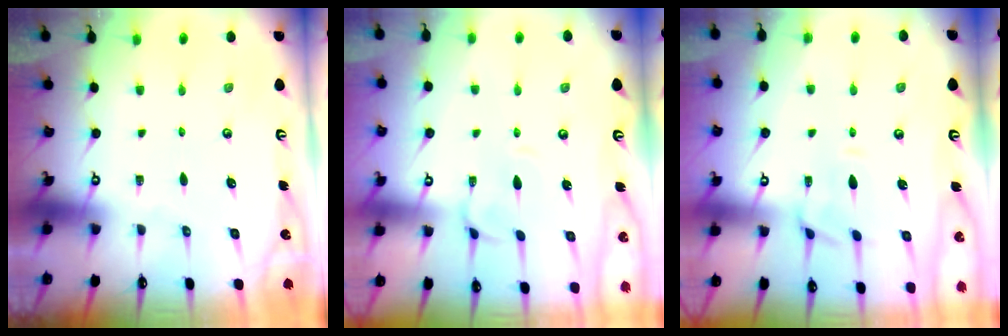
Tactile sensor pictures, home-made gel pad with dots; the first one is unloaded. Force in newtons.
{"total": 3.9, "press": 3.9, "slide": 0.1}
{"total": 0.7, "press": 0.3, "slide": 0.6}